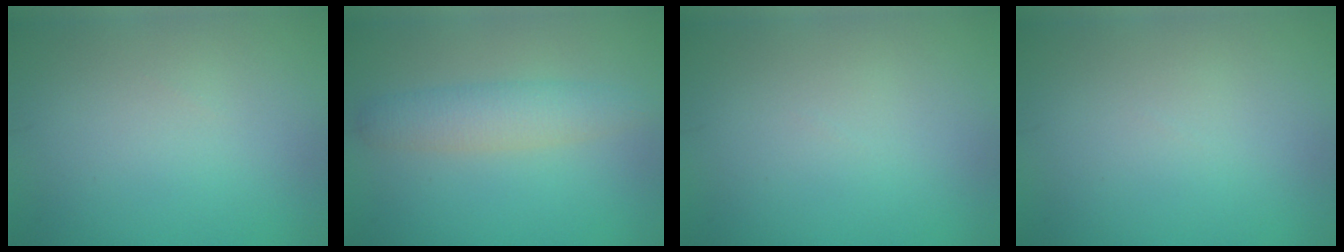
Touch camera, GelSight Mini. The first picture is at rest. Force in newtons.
{"total": 3.0, "press": 3.0, "slide": 0.1}
{"total": 0.0}
{"total": 0.0}